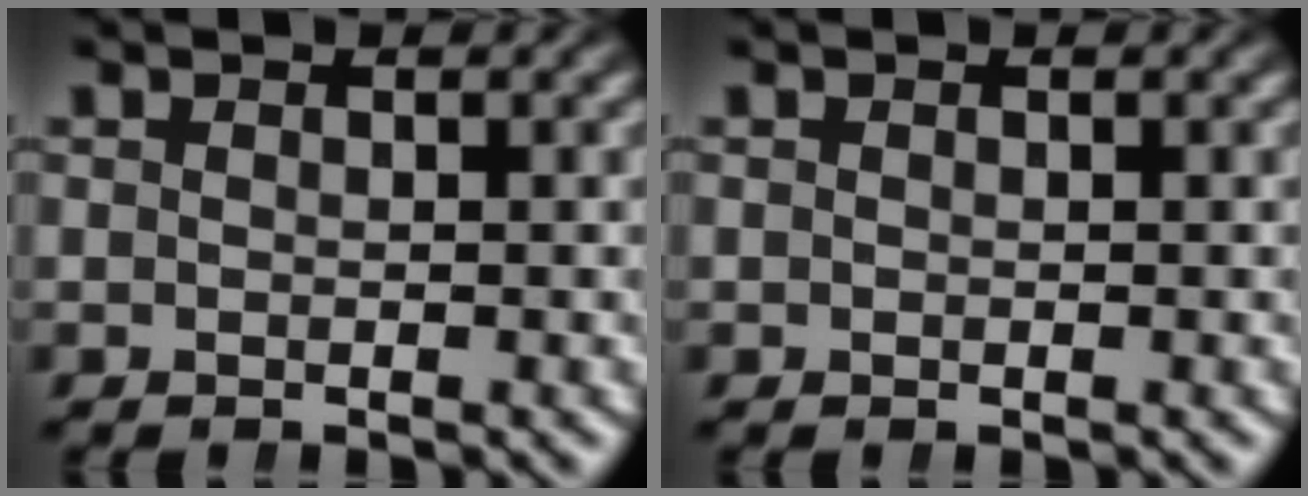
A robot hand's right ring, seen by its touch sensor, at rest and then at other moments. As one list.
[{"total": 0.0}]